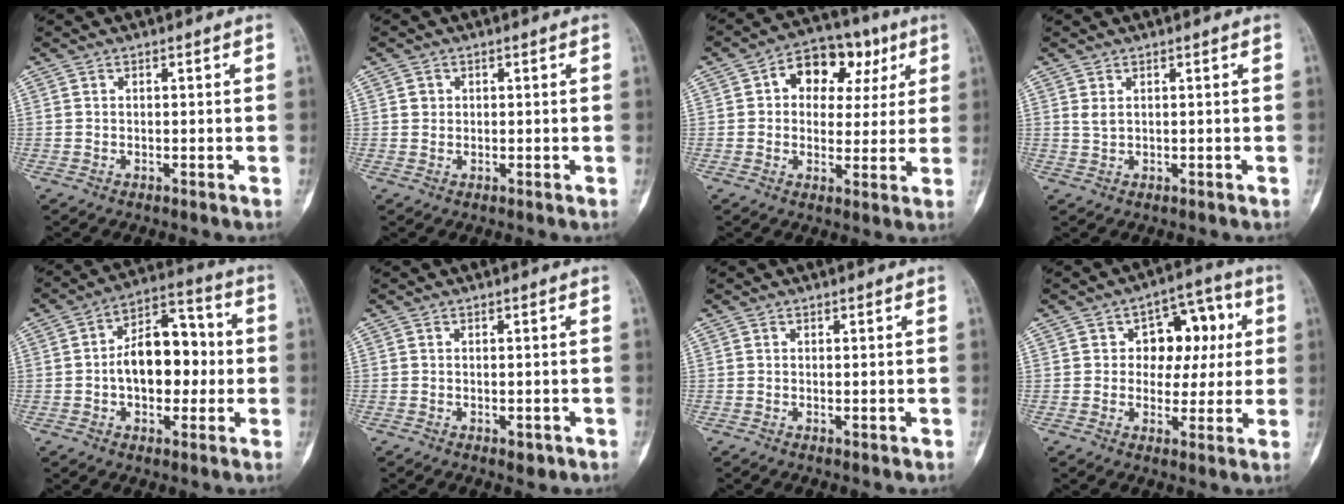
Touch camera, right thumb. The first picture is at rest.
{"total": 1.9, "force": [0.4, 1.8, 0.5], "torque": [0.003, 0.001, 0.005]}
{"total": 12.6, "force": [4.1, 9.0, 7.8], "torque": [-0.055, 0.013, 0.055]}
{"total": 1.2, "force": [0.5, 0.6, 0.9], "torque": [-0.018, 0.002, 0.016]}
{"total": 14.2, "force": [-0.6, 8.9, 11.1], "torque": [-0.135, 0.038, -0.012]}
{"total": 1.8, "force": [-0.8, 1.0, 1.1], "torque": [-0.005, 0.001, -0.007]}
{"total": 0.7, "force": [-0.2, 0.2, 0.6], "torque": [-0.005, -0.002, -0.003]}
{"total": 11.1, "force": [2.1, 7.7, 7.7], "torque": [-0.044, 0.015, 0.024]}